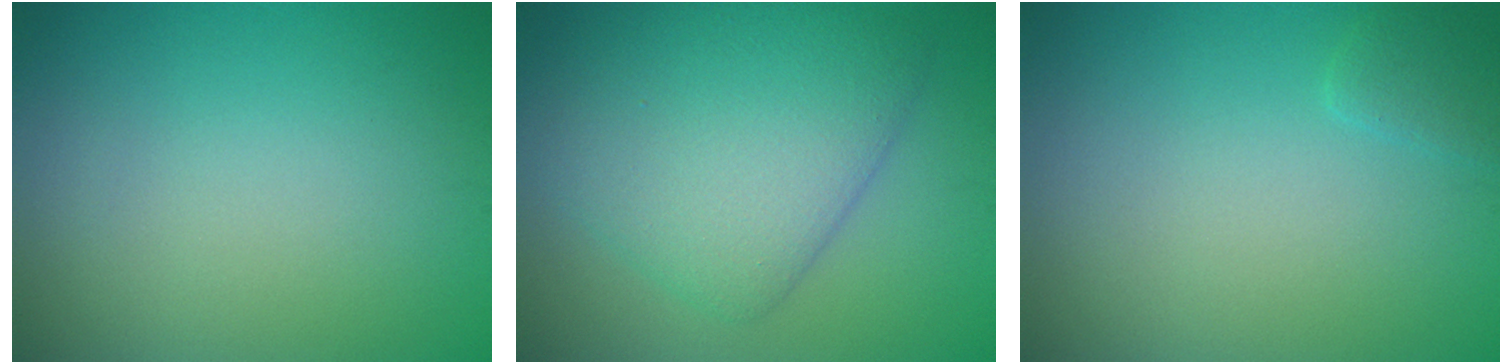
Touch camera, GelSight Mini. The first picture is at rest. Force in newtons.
{"total": 7.4, "press": 7.4, "slide": 0.1}
{"total": 1.0, "press": 1.0, "slide": 0.1}